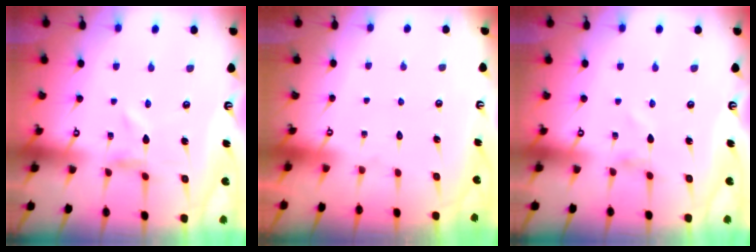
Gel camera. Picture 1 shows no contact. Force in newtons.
{"total": 1.6, "press": 1.6, "slide": 0.1}
{"total": 0.0}